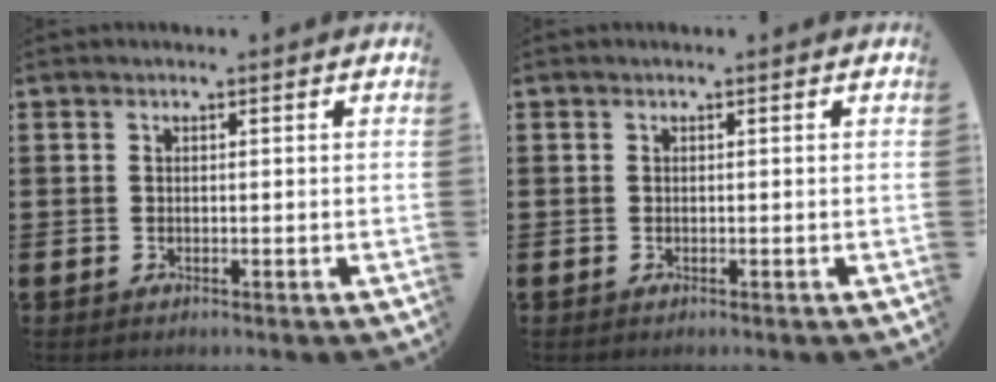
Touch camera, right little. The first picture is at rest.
{"total": 0.0}